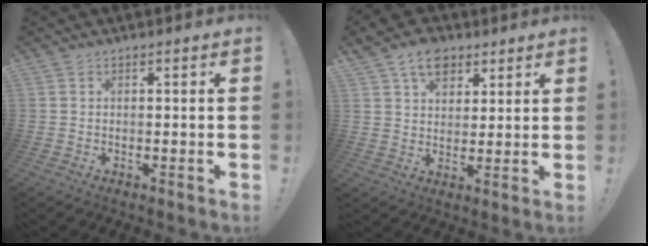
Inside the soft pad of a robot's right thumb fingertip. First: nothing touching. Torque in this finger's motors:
{"motor_torque": [-0.62, 0.58, 0.07, 0.24, 0.00]}